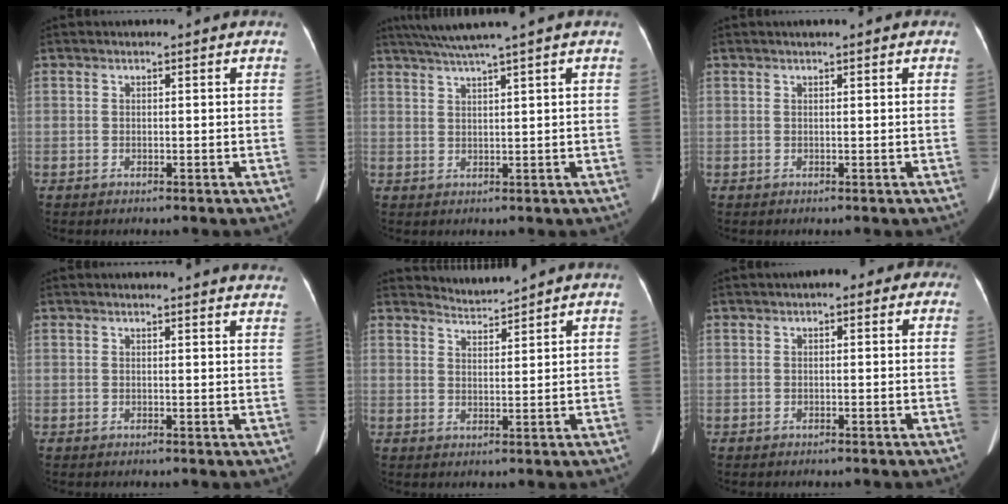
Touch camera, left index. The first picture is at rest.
{"total": 5.4, "force": [4.2, -1.6, 3.1], "torque": [-0.055, 0.015, 0.078]}
{"total": 1.5, "force": [0.9, 0.3, 1.1], "torque": [-0.019, 0.012, 0.009]}
{"total": 8.7, "force": [8.5, 0.8, 1.9], "torque": [-0.003, -0.017, 0.064]}
{"total": 3.0, "force": [2.6, -1.1, -0.8], "torque": [0.005, -0.008, 0.058]}
{"total": 2.5, "force": [0.5, 1.6, 1.9], "torque": [-0.017, 0.015, -0.009]}